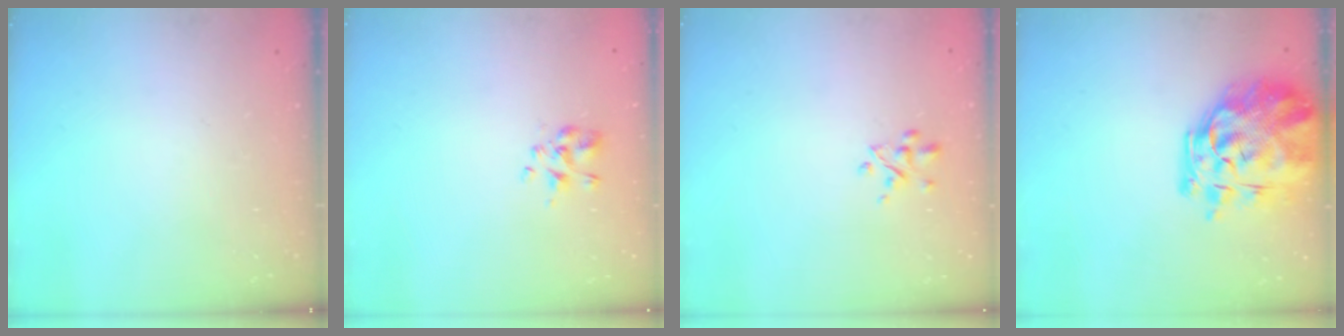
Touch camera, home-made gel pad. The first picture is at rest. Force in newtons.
{"total": 2.3, "press": 2.2, "slide": 0.8}
{"total": 2.9, "press": 2.7, "slide": 0.9}
{"total": 9.5, "press": 8.9, "slide": 3.4}